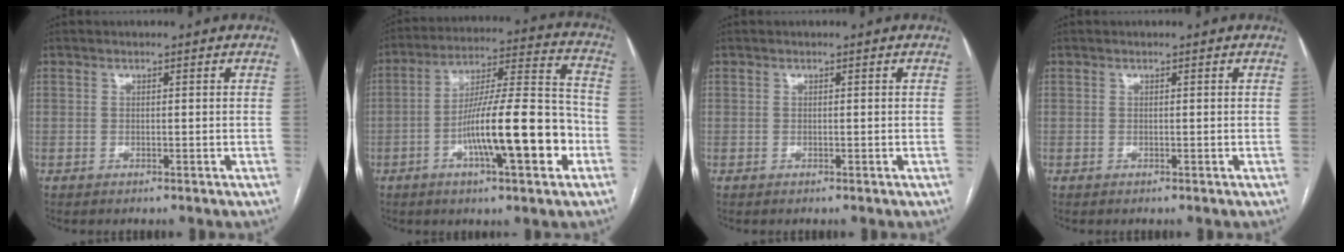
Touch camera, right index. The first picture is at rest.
{"total": 16.7, "force": [-5.4, 2.2, 15.6], "torque": [-0.260, 0.011, -0.084]}
{"total": 0.0}
{"total": 0.0}